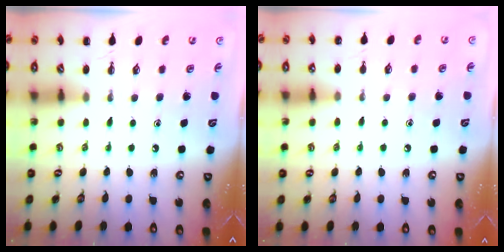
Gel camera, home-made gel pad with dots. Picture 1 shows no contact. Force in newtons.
{"total": 5.7, "press": 5.4, "slide": 2.0}